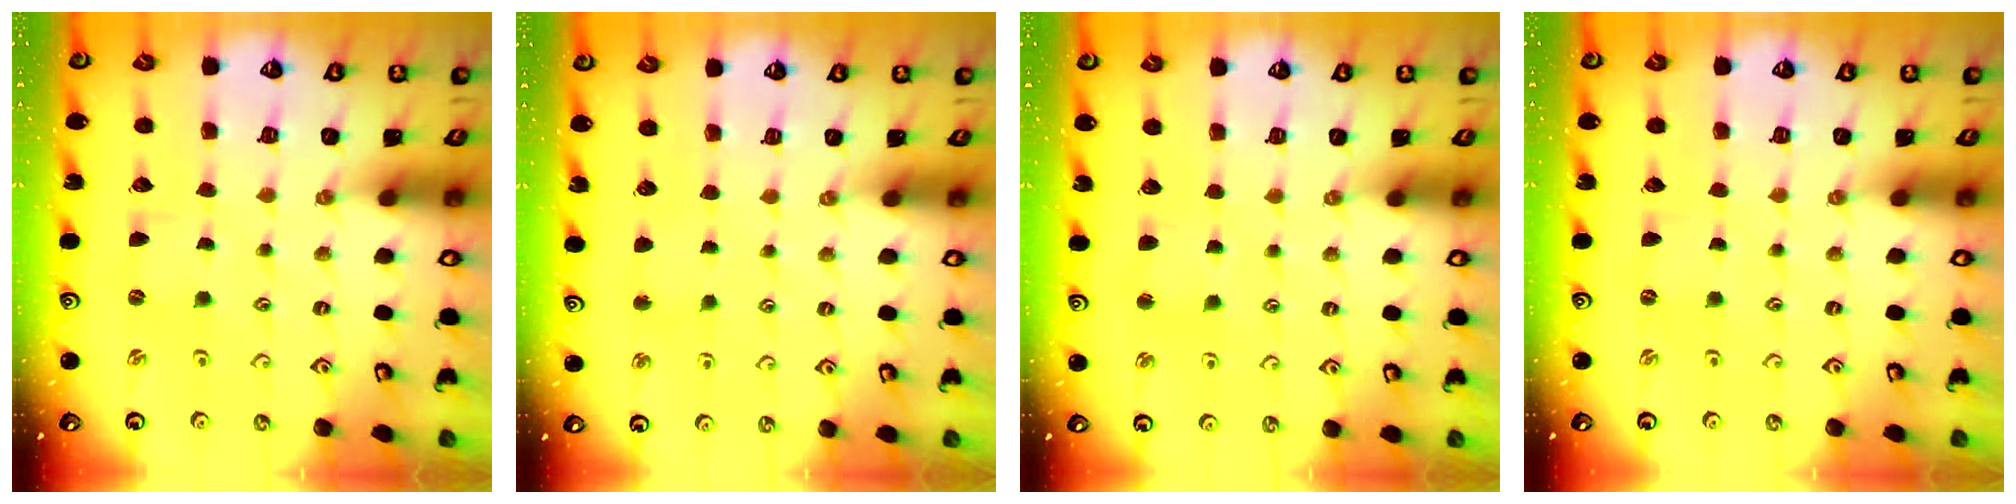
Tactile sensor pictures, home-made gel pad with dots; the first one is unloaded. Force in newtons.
{"total": 2.2, "press": 2.2, "slide": 0.2}
{"total": 3.0, "press": 3.0, "slide": 0.4}
{"total": 0.0}